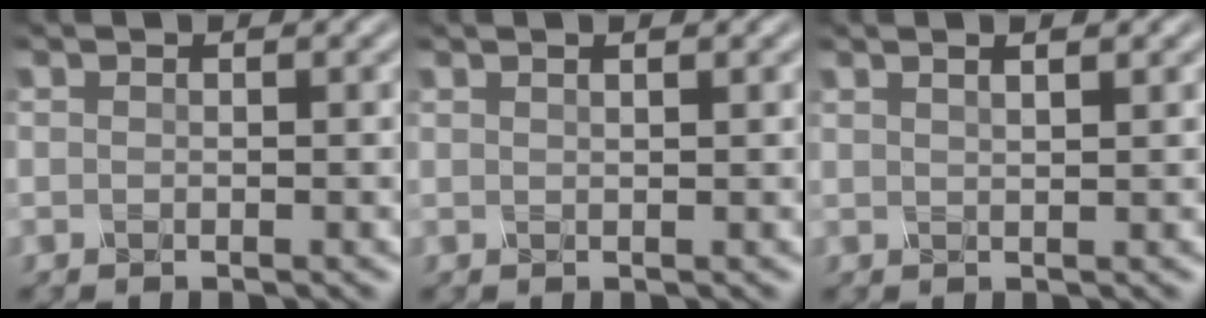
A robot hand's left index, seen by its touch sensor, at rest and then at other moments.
{"total": 0.6, "force": [0.5, 0.0, 0.3], "torque": [-0.008, -0.001, 0.005]}
{"total": 2.0, "force": [1.3, 0.6, 1.3], "torque": [-0.009, 0.001, 0.004]}